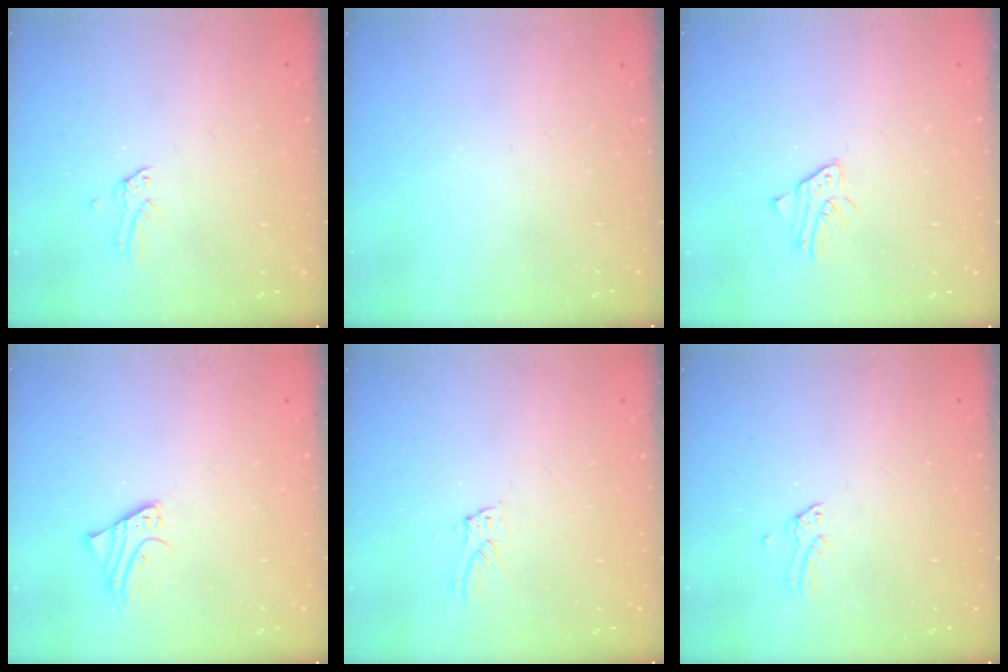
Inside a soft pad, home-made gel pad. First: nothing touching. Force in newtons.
{"total": 0.0}
{"total": 2.3, "press": 2.3, "slide": 0.1}
{"total": 2.0, "press": 2.0, "slide": 0.2}
{"total": 4.4, "press": 4.4, "slide": 0.4}
{"total": 0.0}